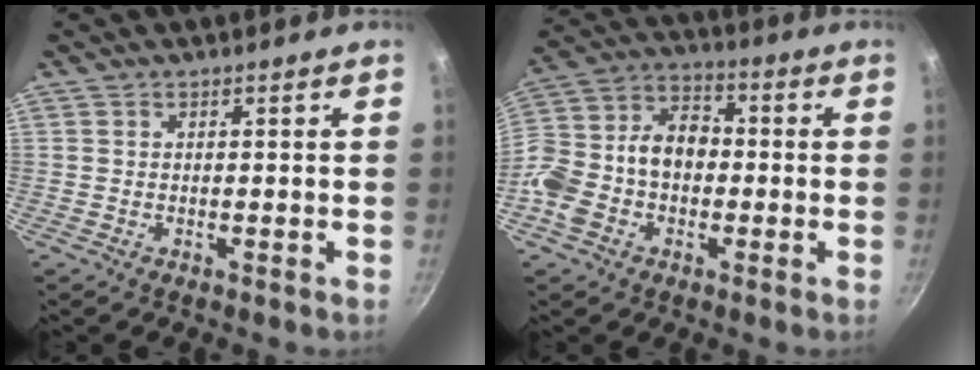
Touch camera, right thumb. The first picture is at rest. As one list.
[{"total": 16.2, "force": [-2.2, 12.0, 10.7], "torque": [-0.181, 0.056, -0.052]}]